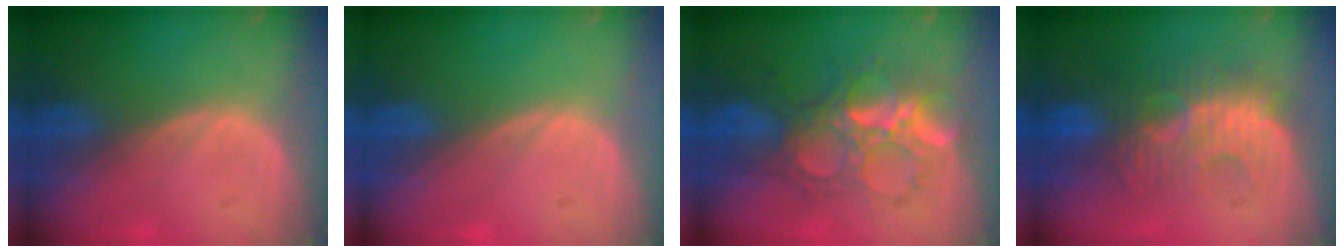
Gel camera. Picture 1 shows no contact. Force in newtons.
{"total": 0.0}
{"total": 8.9, "press": 8.5, "slide": 2.8}
{"total": 9.0, "press": 8.9, "slide": 1.7}